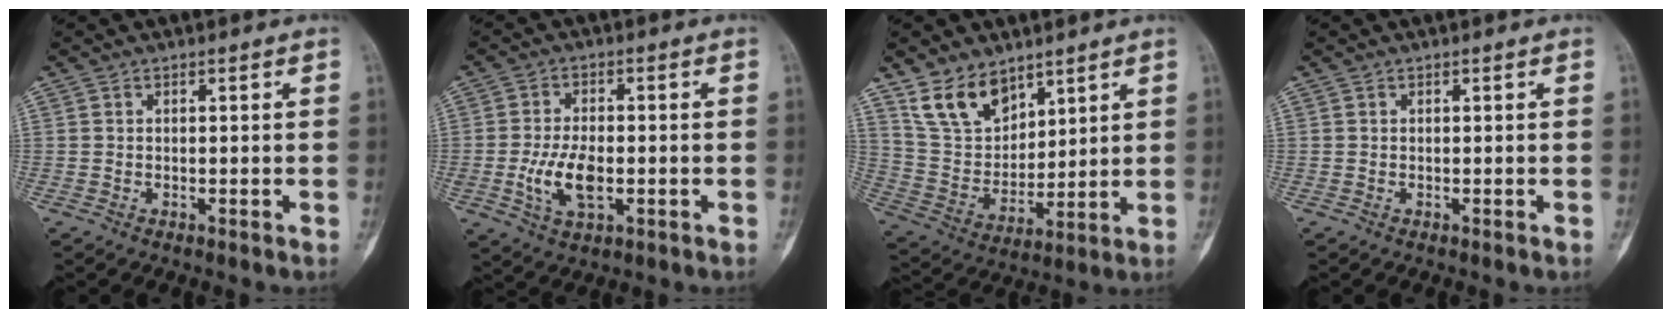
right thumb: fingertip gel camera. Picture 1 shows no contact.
{"total": 8.2, "force": [-1.6, 4.3, 6.8], "torque": [-0.132, 0.001, -0.023]}
{"total": 11.9, "force": [8.3, 7.0, 5.0], "torque": [-0.071, -0.044, 0.175]}
{"total": 0.0}